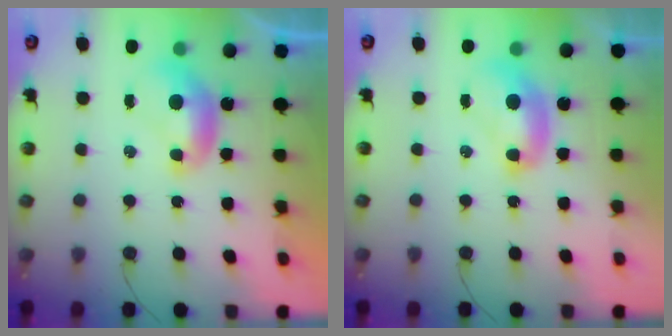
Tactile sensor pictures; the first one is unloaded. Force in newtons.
{"total": 2.7, "press": 2.6, "slide": 0.6}